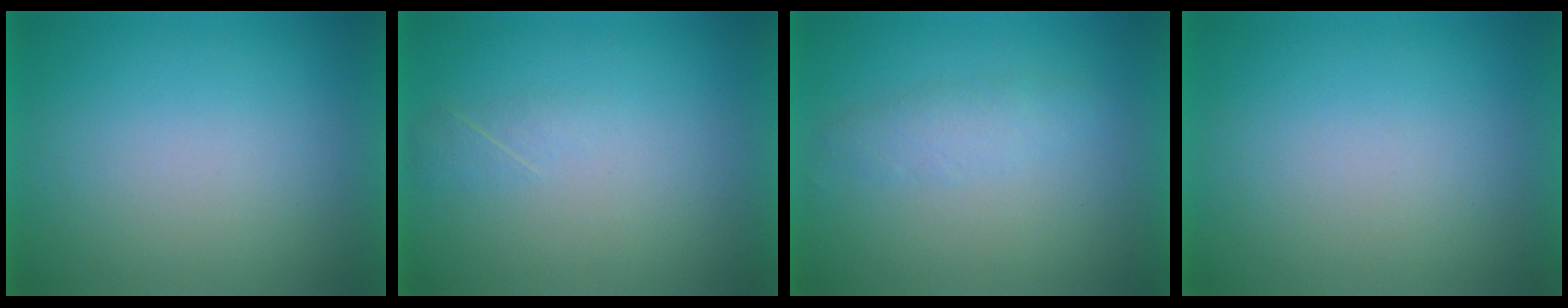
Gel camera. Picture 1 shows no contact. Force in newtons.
{"total": 1.6}
{"total": 2.5}
{"total": 3.0}